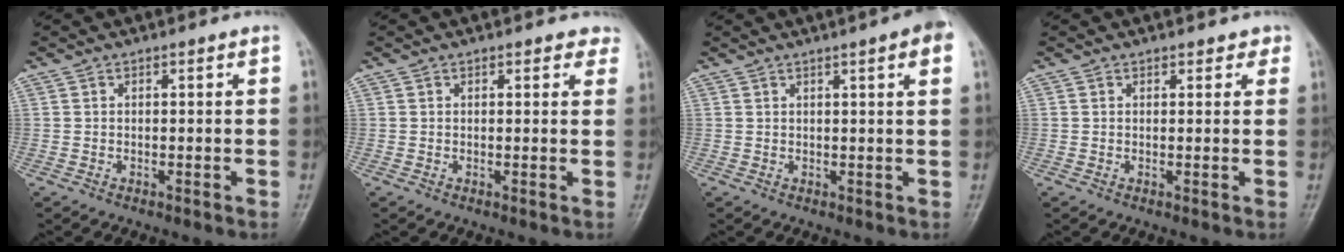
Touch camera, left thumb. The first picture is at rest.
{"total": 2.8, "force": [2.2, 1.5, 0.8], "torque": [0.023, -0.006, 0.012]}
{"total": 5.4, "force": [2.8, 0.5, 4.6], "torque": [-0.055, 0.011, 0.034]}
{"total": 1.7, "force": [1.2, 1.1, 0.1], "torque": [0.025, -0.004, 0.008]}